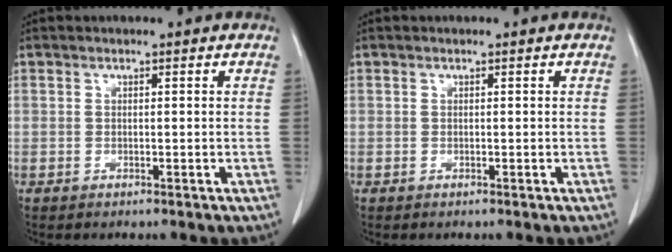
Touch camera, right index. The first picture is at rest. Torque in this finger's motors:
{"motor_torque": [0.00, 0.00, 0.00, 0.00]}